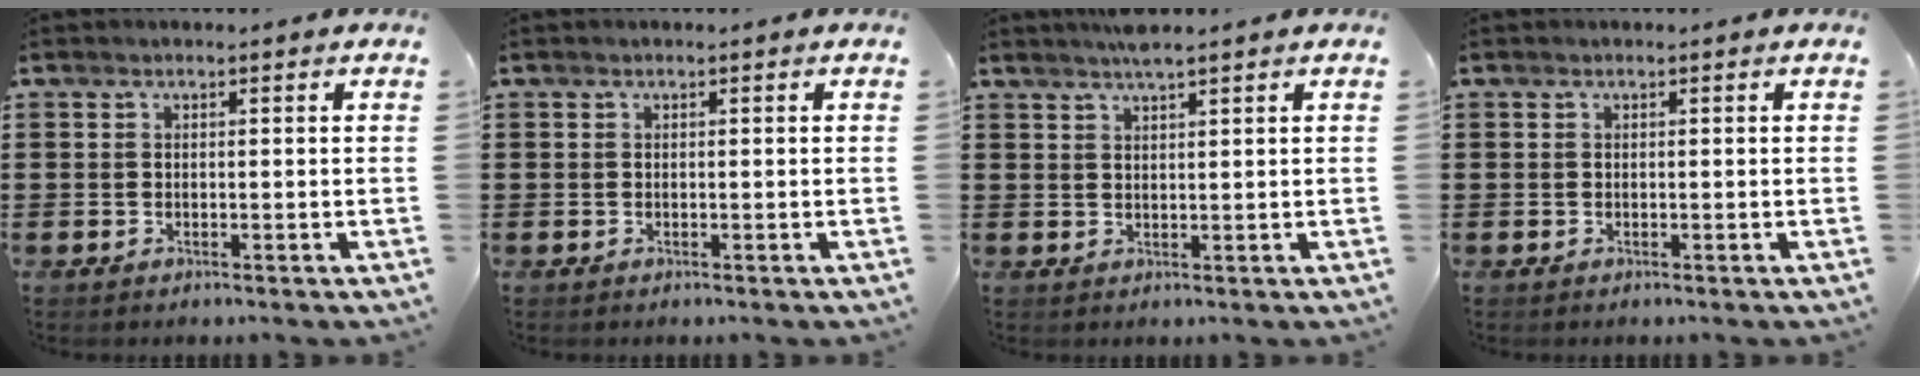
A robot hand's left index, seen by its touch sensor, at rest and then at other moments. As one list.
[{"total": 0.0}, {"total": 2.5, "force": [2.2, 0.0, 1.3], "torque": [-0.028, 0.000, 0.040]}, {"total": 0.0}]